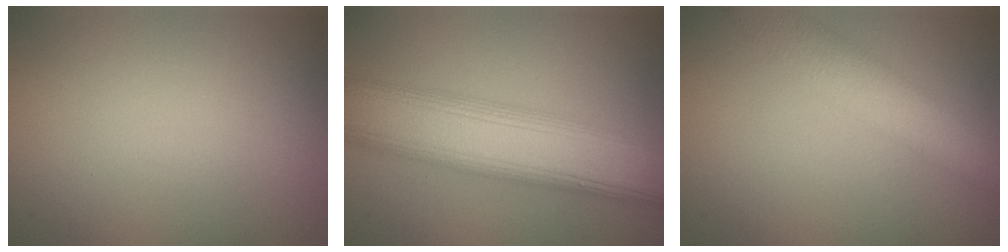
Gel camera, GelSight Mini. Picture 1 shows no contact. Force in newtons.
{"total": 10.3, "press": 10.3, "slide": 0.1}
{"total": 4.9, "press": 4.9, "slide": 0.3}